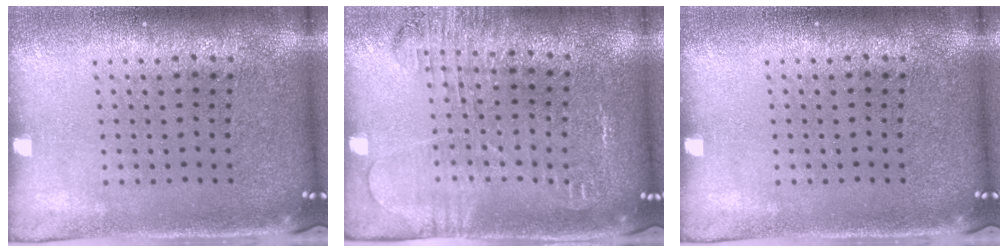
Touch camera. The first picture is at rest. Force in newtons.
{"total": 1.8, "press": 1.8, "slide": 0.4}
{"total": 0.0}